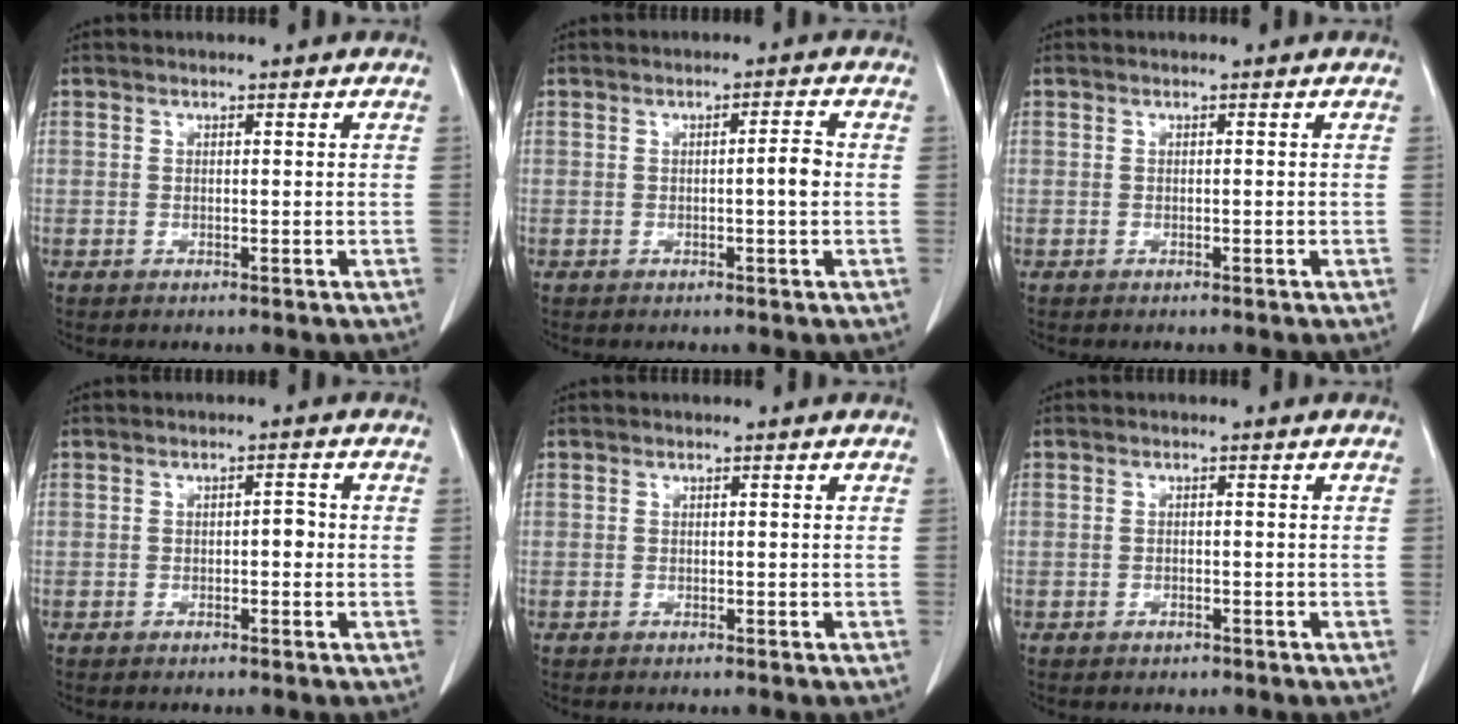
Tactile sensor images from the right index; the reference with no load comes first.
{"total": 2.4, "force": [-0.2, 0.1, 2.4], "torque": [-0.037, 0.001, -0.003]}
{"total": 0.0}
{"total": 1.7, "force": [-0.3, 0.7, 1.5], "torque": [-0.016, 0.005, -0.006]}
{"total": 0.0}
{"total": 0.9, "force": [-0.6, 0.6, 0.3], "torque": [-0.009, 0.001, -0.006]}